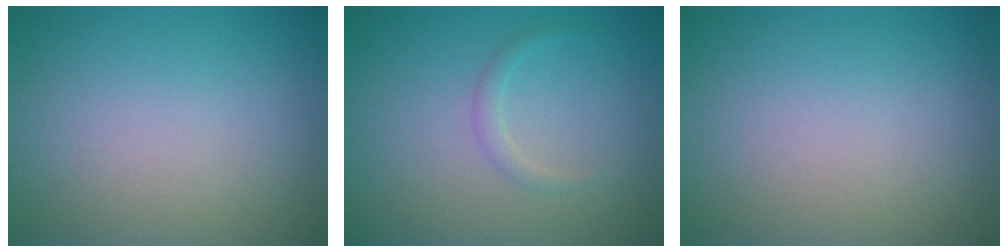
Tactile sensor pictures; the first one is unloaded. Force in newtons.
{"total": 1.0, "press": 1.0, "slide": 0.1}
{"total": 0.0}